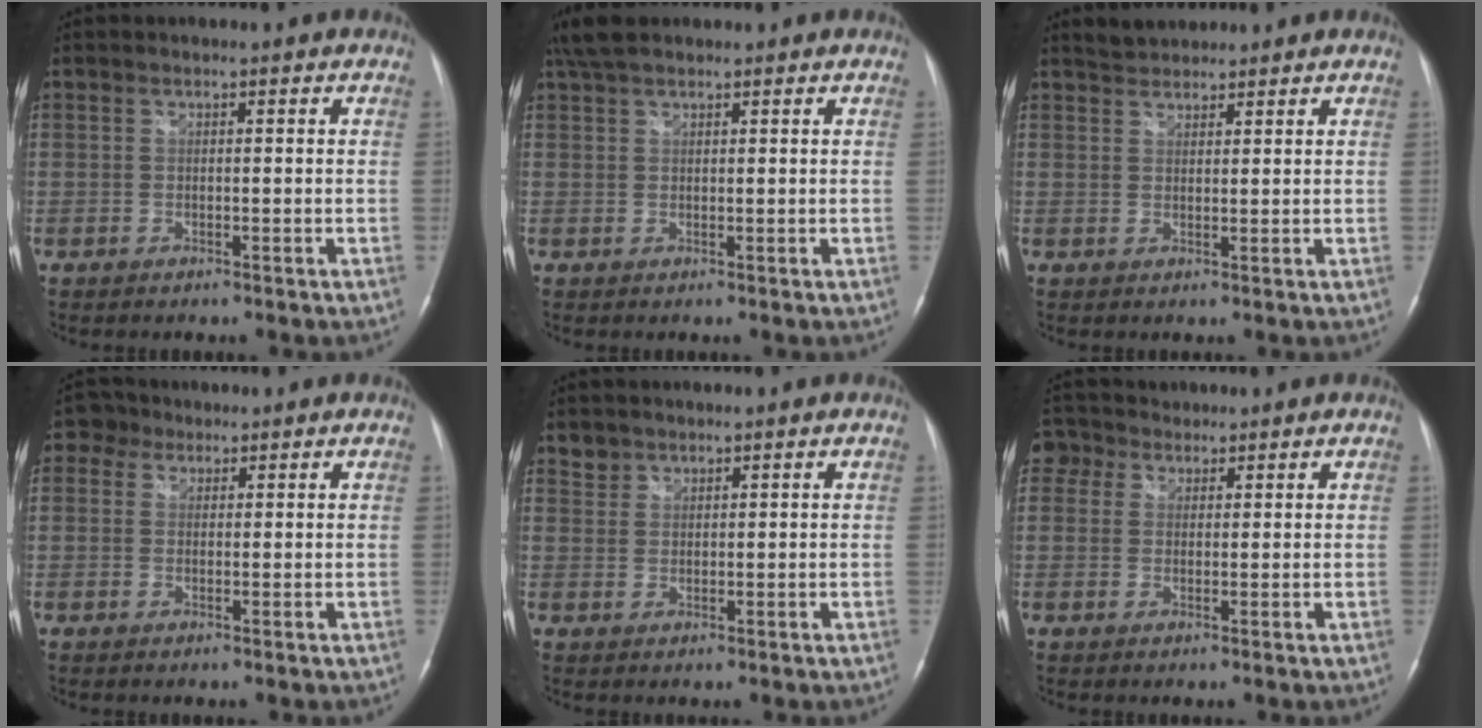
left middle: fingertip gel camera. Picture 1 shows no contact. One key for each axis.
{"total": 4.5, "fx": 3.6, "fy": 1.5, "fz": 2.2, "tx": -0.051, "ty": 0.024, "tz": 0.070}
{"total": 2.6, "fx": 2.4, "fy": 0.9, "fz": 0.0, "tx": -0.006, "ty": 0.014, "tz": 0.042}
{"total": 3.0, "fx": 1.7, "fy": 2.5, "fz": 0.4, "tx": -0.008, "ty": 0.014, "tz": 0.024}
{"total": 2.2, "fx": 1.7, "fy": 1.4, "fz": -0.3, "tx": 0.011, "ty": 0.010, "tz": 0.025}
{"total": 3.8, "fx": 2.3, "fy": 3.0, "fz": 0.1, "tx": -0.007, "ty": 0.023, "tz": 0.040}